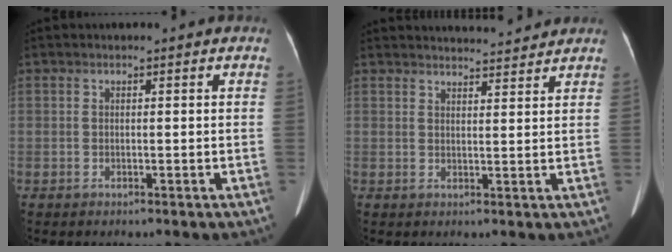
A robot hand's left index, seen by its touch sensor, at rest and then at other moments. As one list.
[{"total": 8.3, "force": [8.2, 0.5, 1.5], "torque": [-0.018, 0.013, 0.101]}]